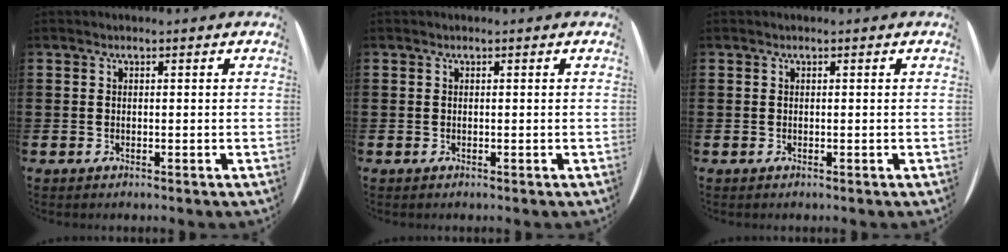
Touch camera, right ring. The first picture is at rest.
{"total": 0.0}
{"total": 0.0}